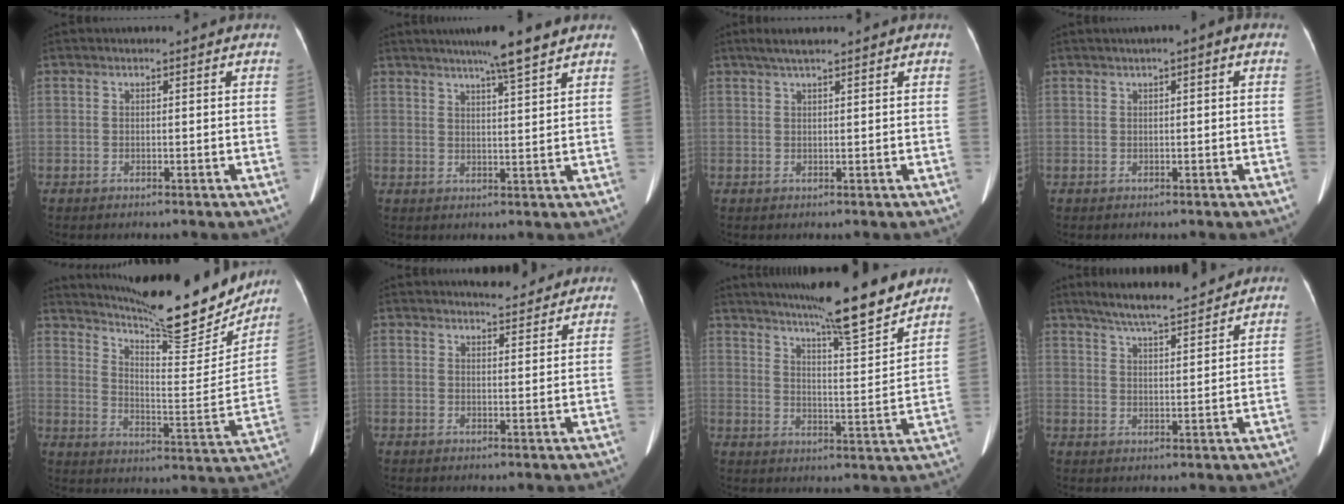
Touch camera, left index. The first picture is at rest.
{"total": 7.2, "force": [5.6, -0.7, 4.4], "torque": [-0.071, 0.007, 0.085]}
{"total": 3.5, "force": [2.8, 0.1, 2.2], "torque": [-0.042, 0.019, 0.050]}
{"total": 1.6, "force": [0.6, 0.1, 1.5], "torque": [-0.024, 0.007, 0.007]}
{"total": 21.2, "force": [18.8, 3.0, 9.3], "torque": [-0.147, -0.040, 0.266]}
{"total": 4.9, "force": [4.5, 1.3, 1.2], "torque": [-0.017, 0.005, 0.059]}
{"total": 15.3, "force": [13.3, -0.1, 7.6], "torque": [-0.115, -0.014, 0.189]}
{"total": 9.7, "force": [8.6, 0.6, 4.4], "torque": [-0.074, 0.013, 0.135]}